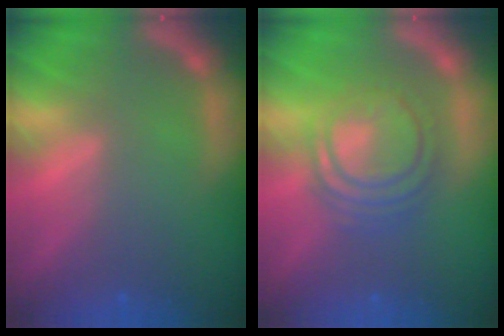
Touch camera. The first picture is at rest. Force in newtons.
{"total": 7.1}